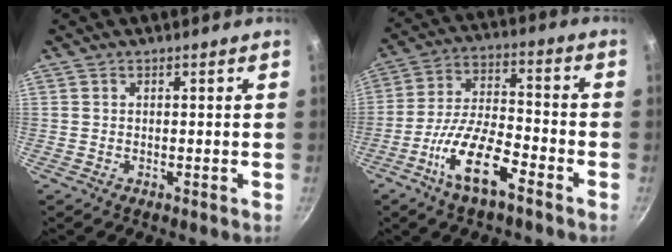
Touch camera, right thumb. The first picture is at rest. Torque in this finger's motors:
{"motor_torque": [-0.30, 0.43, -0.31, 0.01, 0.05]}